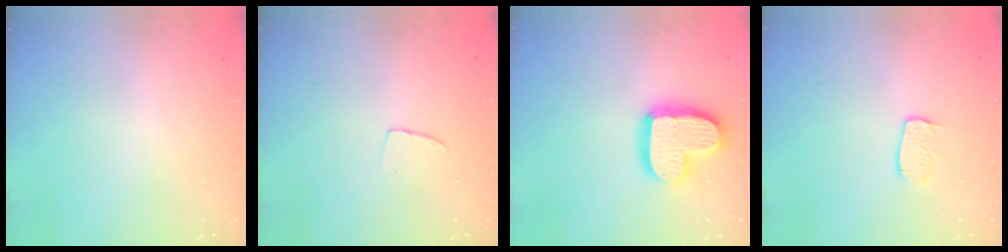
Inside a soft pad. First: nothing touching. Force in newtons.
{"total": 2.9, "press": 2.9, "slide": 0.2}
{"total": 17.0, "press": 17.0, "slide": 1.4}
{"total": 6.0, "press": 6.0, "slide": 0.5}